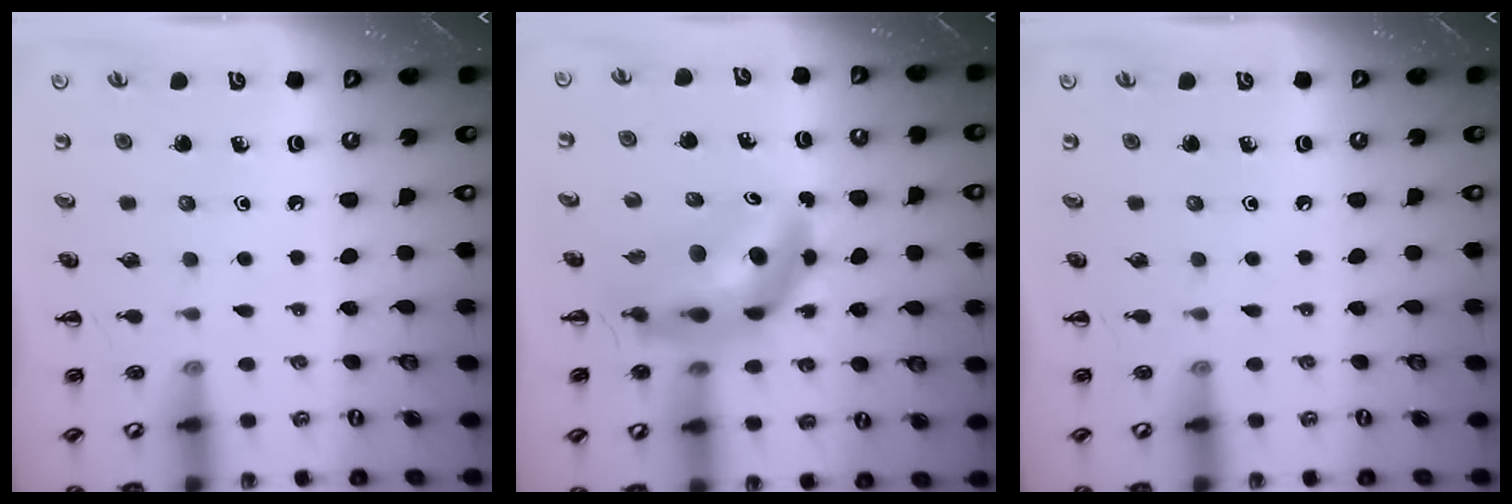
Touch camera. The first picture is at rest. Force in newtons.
{"total": 10.2, "press": 9.8, "slide": 2.8}
{"total": 0.0}